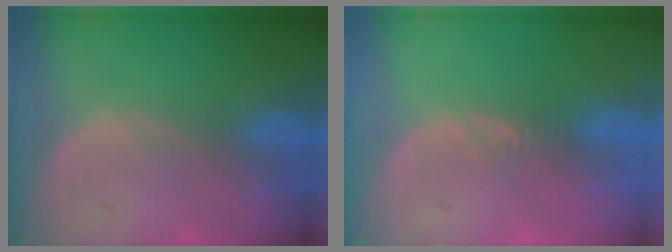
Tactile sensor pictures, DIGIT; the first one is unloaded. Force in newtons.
{"total": 0.9, "press": 0.8, "slide": 0.4}